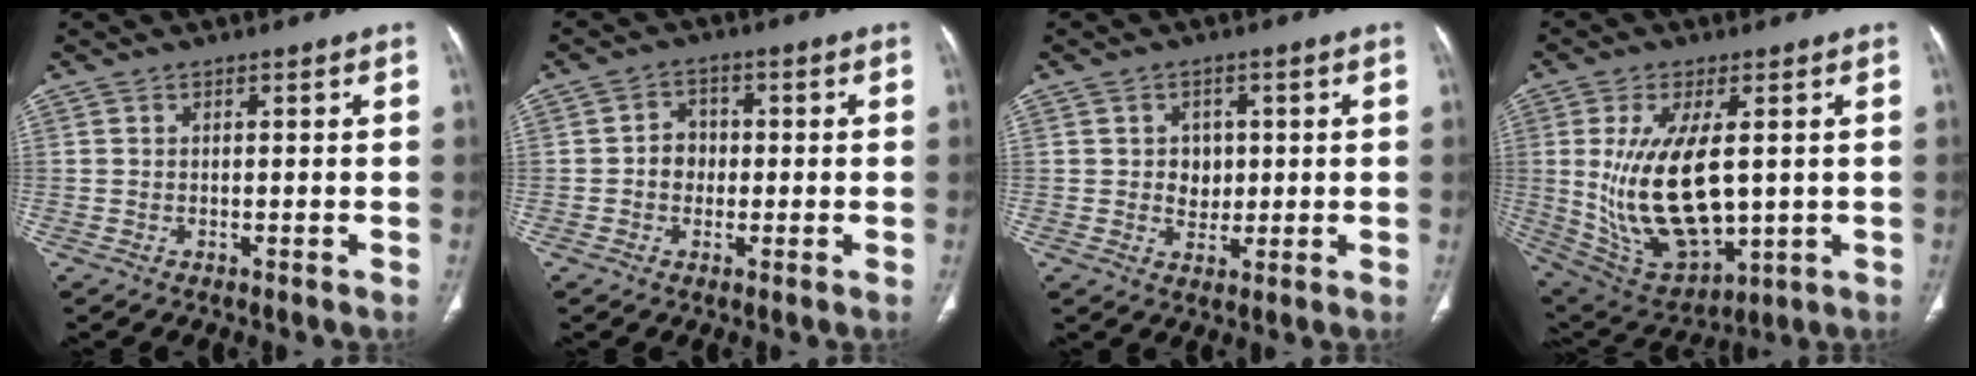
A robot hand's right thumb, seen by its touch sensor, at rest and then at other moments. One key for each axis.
{"total": 3.9, "fx": -0.4, "fy": 3.4, "fz": 1.8, "tx": -0.007, "ty": 0.011, "tz": -0.014}
{"total": 4.0, "fx": 0.5, "fy": 3.4, "fz": 2.0, "tx": -0.007, "ty": -0.002, "tz": 0.010}
{"total": 18.7, "fx": 1.0, "fy": 9.3, "fz": 16.1, "tx": -0.298, "ty": -0.018, "tz": 0.048}